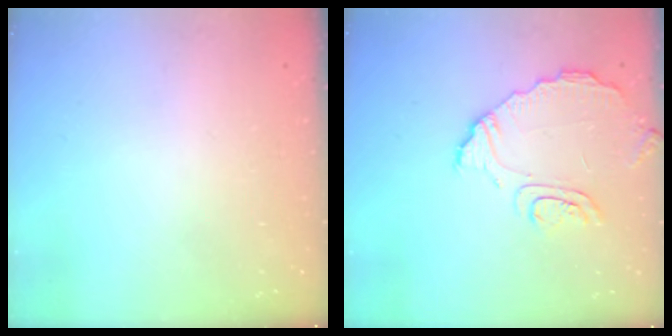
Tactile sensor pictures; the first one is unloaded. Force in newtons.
{"total": 9.1, "press": 9.1, "slide": 1.1}